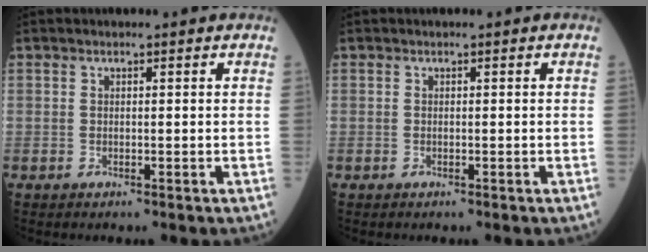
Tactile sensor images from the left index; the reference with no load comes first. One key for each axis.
{"total": 0.0}